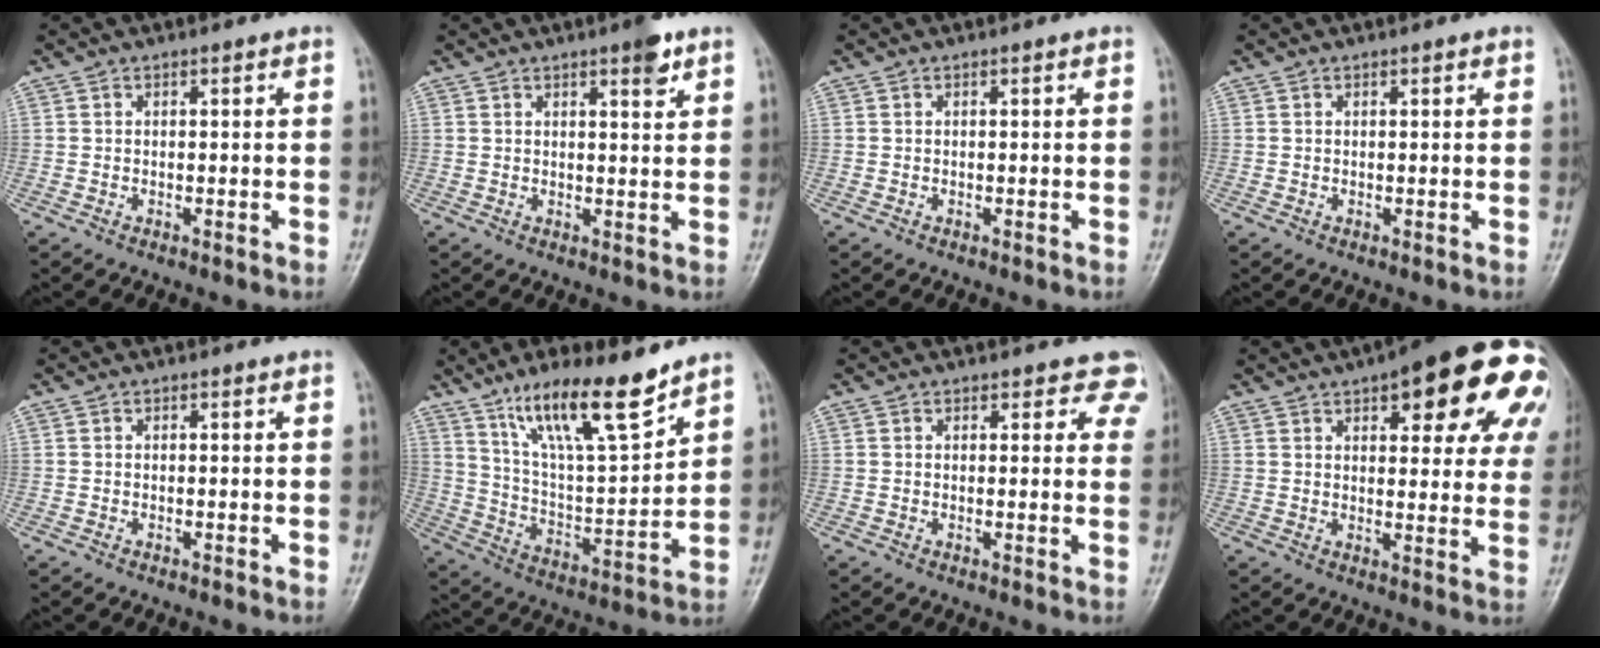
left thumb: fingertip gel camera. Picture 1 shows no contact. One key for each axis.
{"total": 3.8, "fx": 2.5, "fy": 0.8, "fz": 2.8, "tx": -0.034, "ty": -0.014, "tz": 0.034}
{"total": 0.0}
{"total": 0.8, "fx": 0.5, "fy": 0.2, "fz": 0.6, "tx": -0.007, "ty": 0.000, "tz": 0.005}
{"total": 0.0}
{"total": 16.5, "fx": 11.6, "fy": 3.6, "fz": 11.2, "tx": -0.175, "ty": -0.066, "tz": 0.218}
{"total": 5.1, "fx": 4.1, "fy": 2.7, "fz": 1.6, "tx": 0.025, "ty": -0.014, "tz": 0.028}
{"total": 22.1, "fx": 10.4, "fy": 8.2, "fz": 17.7, "tx": -0.196, "ty": -0.006, "tz": 0.125}